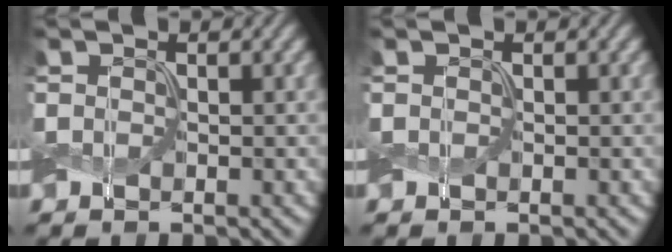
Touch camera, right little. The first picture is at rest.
{"total": 0.0}